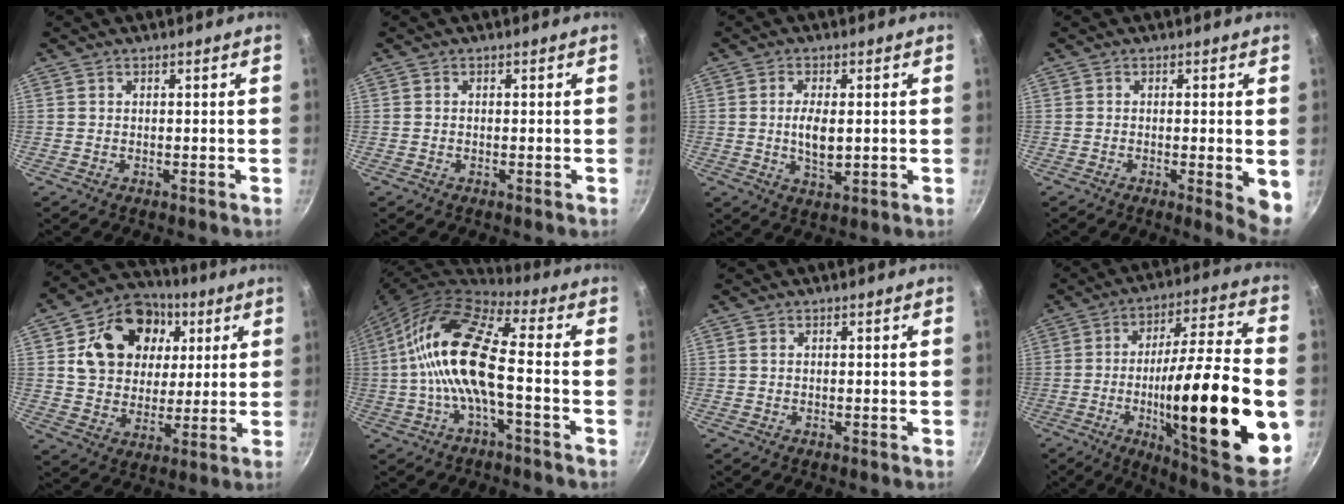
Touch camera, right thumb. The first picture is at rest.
{"total": 0.0}
{"total": 5.8, "force": [0.1, 2.6, 5.2], "torque": [-0.099, -0.005, 0.004]}
{"total": 5.8, "force": [-0.7, 1.4, 5.6], "torque": [-0.065, -0.012, -0.010]}
{"total": 18.1, "force": [5.3, 14.2, 9.8], "torque": [-0.148, 0.005, 0.087]}
{"total": 15.6, "force": [-1.6, 5.4, 14.6], "torque": [-0.289, 0.038, -0.047]}
{"total": 0.5, "force": [0.2, 0.4, 0.3], "torque": [-0.007, 0.001, 0.002]}
{"total": 30.1, "force": [-5.9, 7.1, 28.7], "torque": [-0.417, 0.018, -0.085]}